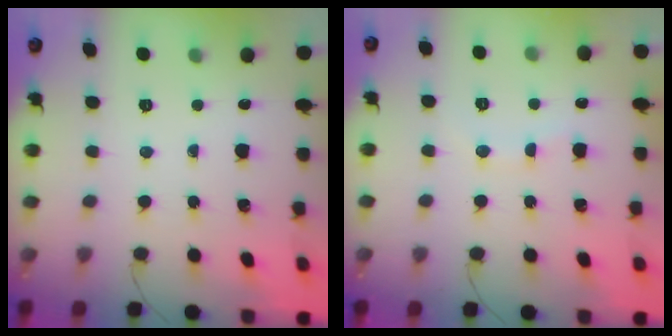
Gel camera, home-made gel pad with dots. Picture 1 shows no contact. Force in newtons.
{"total": 3.5, "press": 3.4, "slide": 0.9}